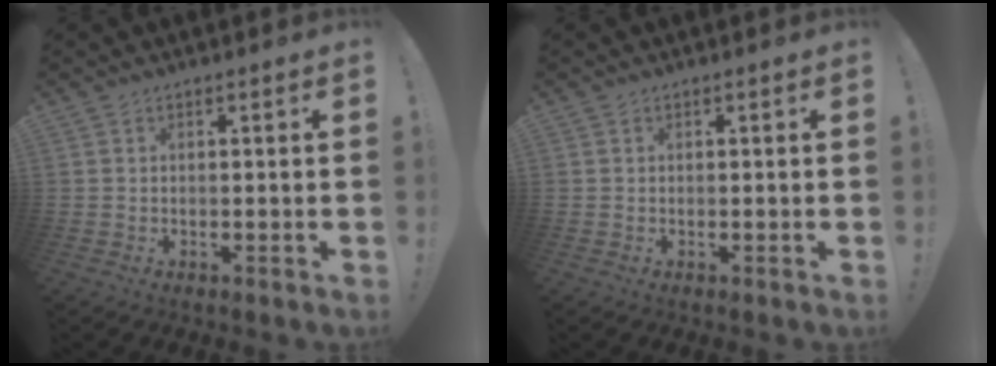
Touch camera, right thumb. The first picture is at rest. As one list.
[{"total": 0.0}]